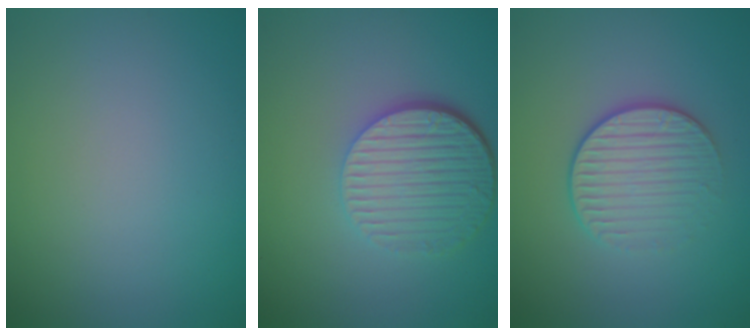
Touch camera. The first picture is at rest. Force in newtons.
{"total": 6.0, "press": 4.2, "slide": 4.3}
{"total": 3.2, "press": 2.9, "slide": 1.5}